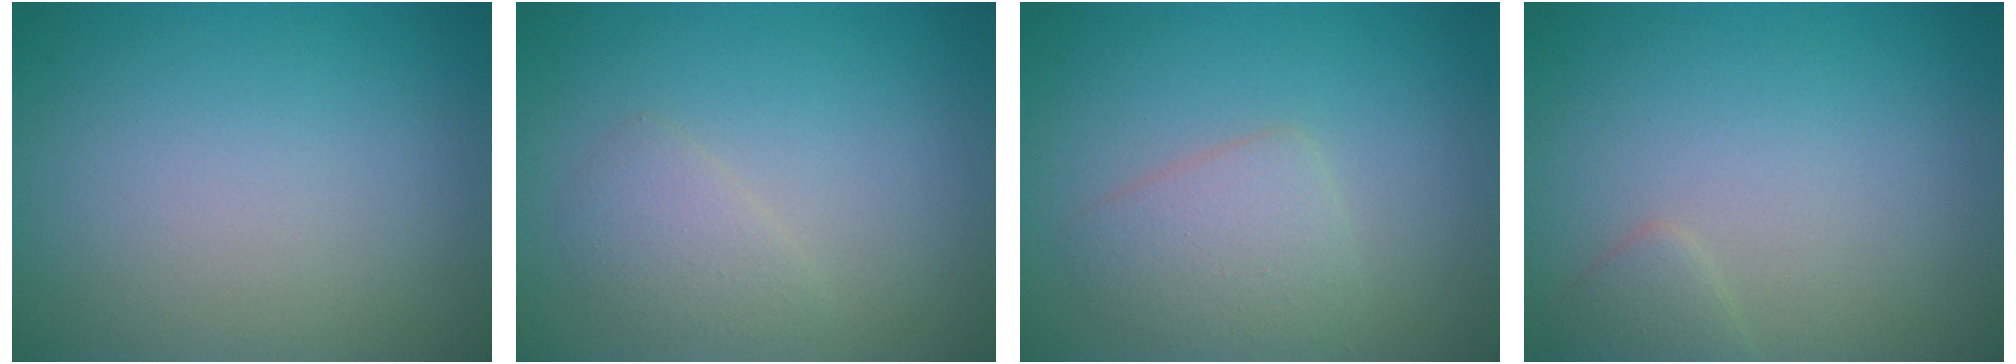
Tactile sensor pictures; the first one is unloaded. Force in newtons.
{"total": 1.7, "press": 1.7, "slide": 0.1}
{"total": 2.8, "press": 2.8, "slide": 0.1}
{"total": 1.2, "press": 1.2, "slide": 0.1}